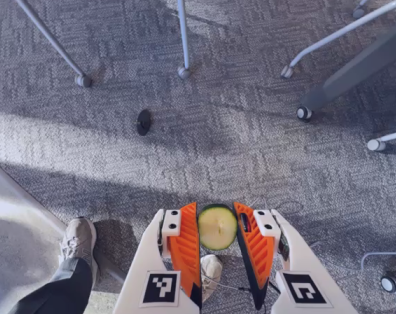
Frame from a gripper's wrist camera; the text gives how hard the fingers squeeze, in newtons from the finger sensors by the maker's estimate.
{"total": 8.7, "left": 9.0, "right": 8.5}